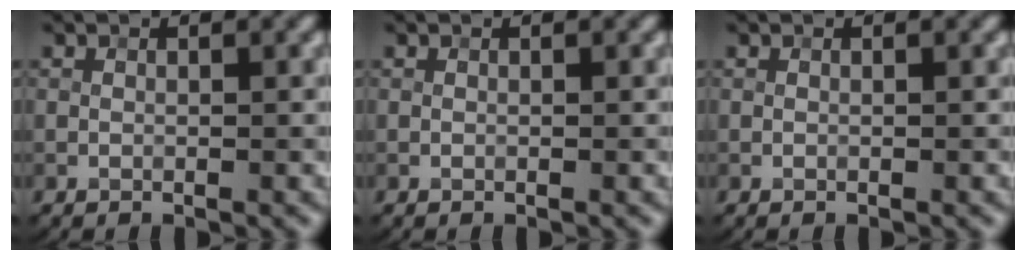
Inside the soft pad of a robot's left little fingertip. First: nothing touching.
{"total": 0.0}
{"total": 0.0}